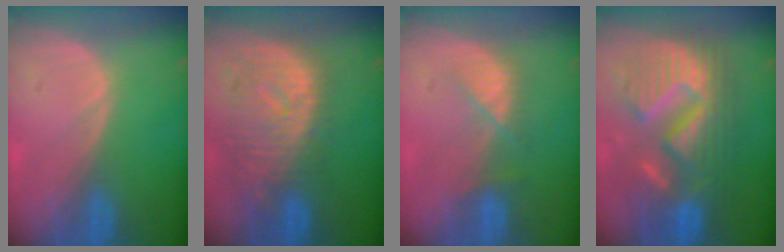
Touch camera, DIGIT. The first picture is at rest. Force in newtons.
{"total": 10.9, "press": 9.7, "slide": 4.9}
{"total": 3.7, "press": 3.7, "slide": 0.6}
{"total": 12.7, "press": 12.7, "slide": 1.3}